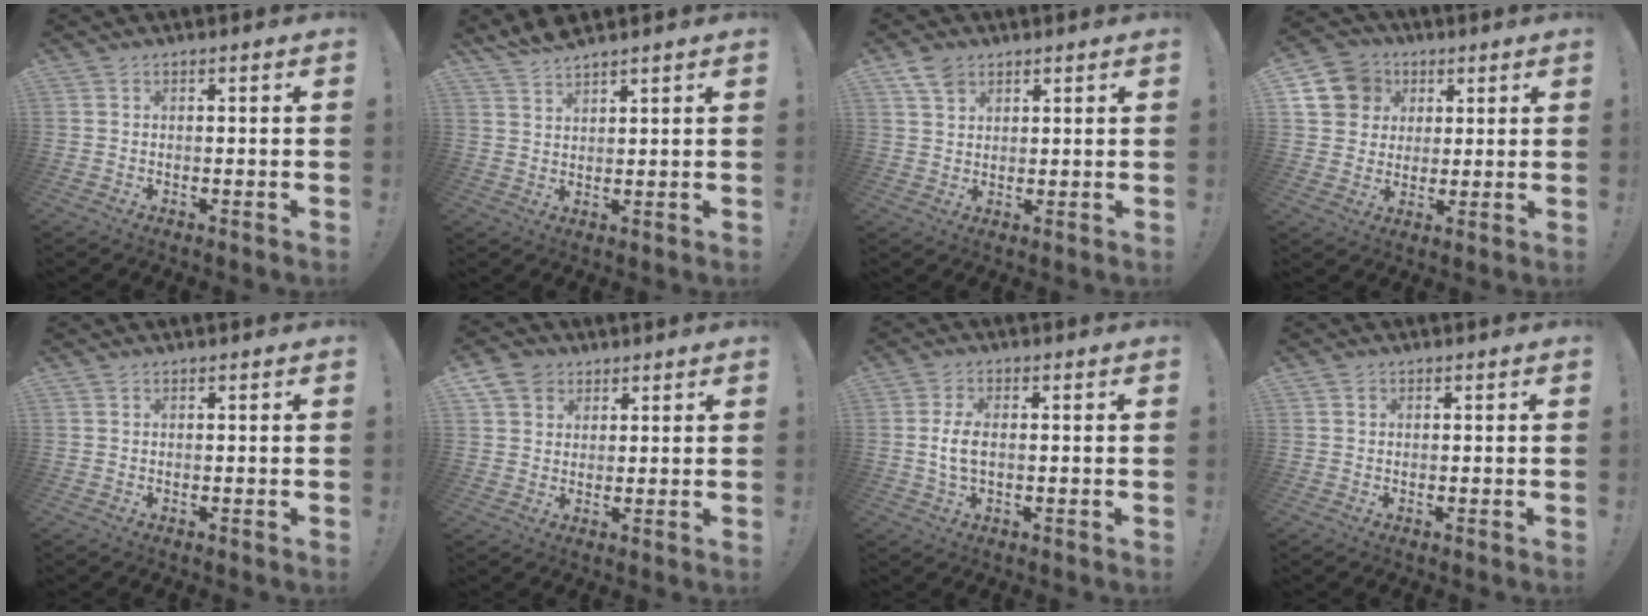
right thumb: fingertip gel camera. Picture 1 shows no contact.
{"total": 4.3, "force": [4.1, 0.6, 1.2], "torque": [-0.038, -0.022, 0.081]}
{"total": 6.7, "force": [4.2, 4.8, 2.1], "torque": [-0.034, -0.021, 0.082]}
{"total": 12.1, "force": [4.4, 10.6, 4.0], "torque": [-0.055, -0.015, 0.092]}
{"total": 0.0}
{"total": 7.2, "force": [4.1, 5.6, 1.9], "torque": [-0.032, -0.020, 0.082]}
{"total": 5.0, "force": [-0.1, 2.5, 4.4], "torque": [-0.087, 0.004, -0.002]}
{"total": 0.7, "force": [0.4, 0.6, 0.0], "torque": [0.005, -0.001, 0.006]}